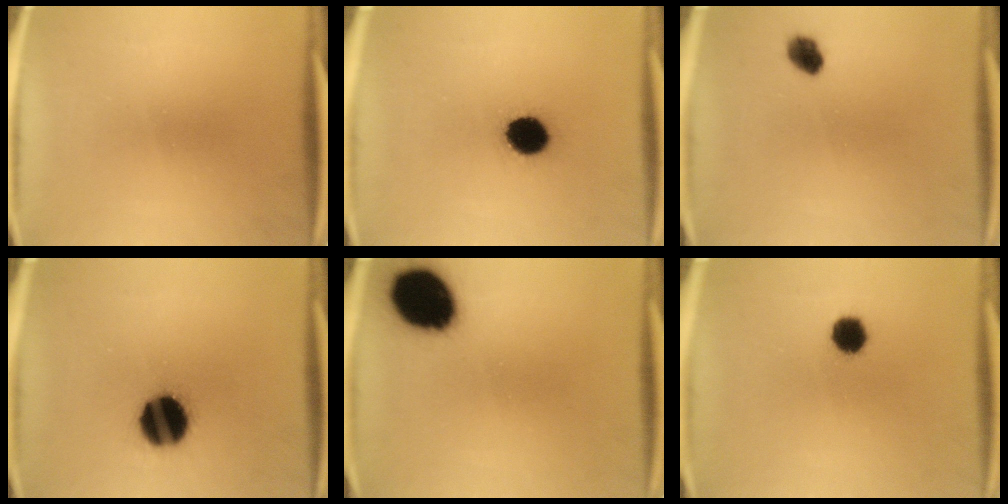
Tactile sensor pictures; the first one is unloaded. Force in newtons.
{"total": 8.4}
{"total": 3.9}
{"total": 15.2}
{"total": 17.6}
{"total": 5.4}